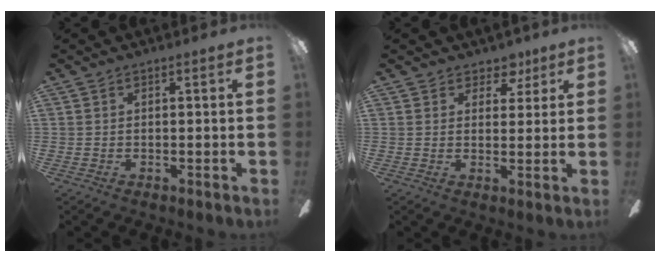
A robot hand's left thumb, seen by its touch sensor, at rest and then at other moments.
{"total": 4.8, "force": [3.4, 3.2, 0.9], "torque": [-0.002, -0.017, 0.058]}